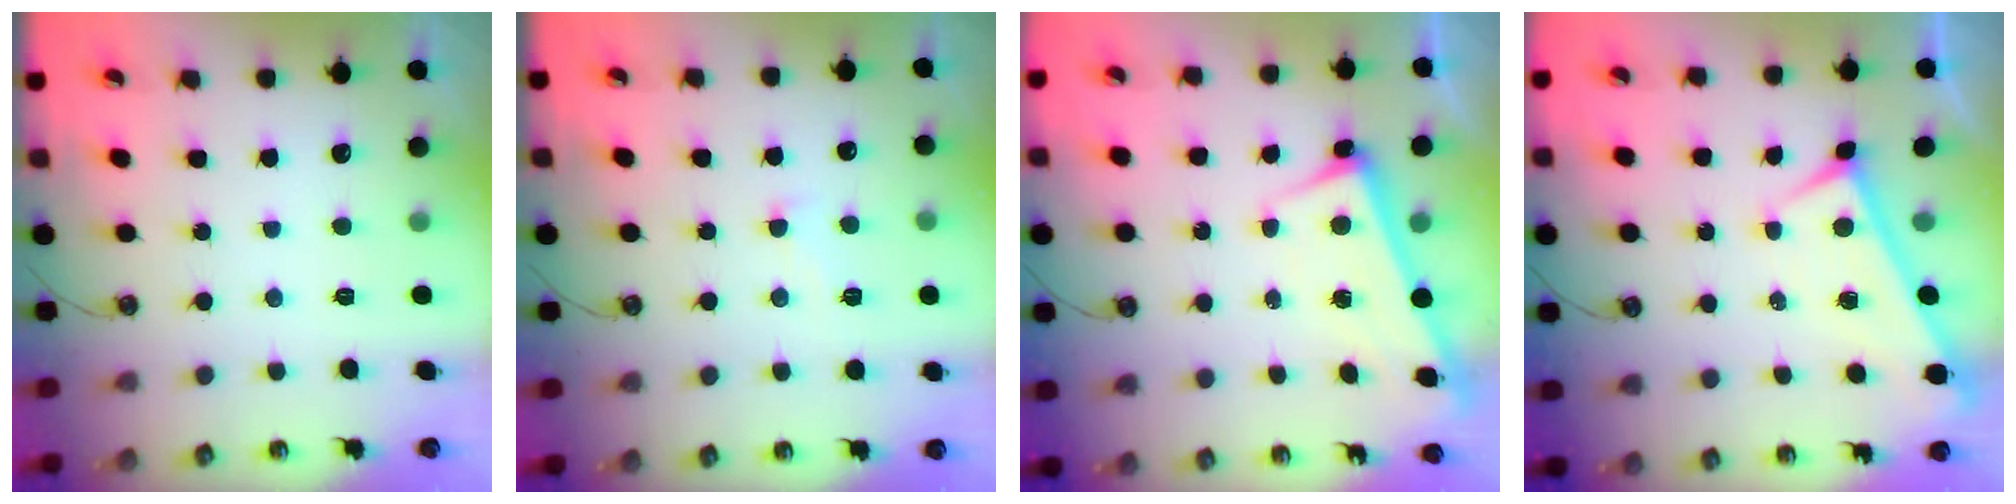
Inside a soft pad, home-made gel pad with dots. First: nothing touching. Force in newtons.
{"total": 2.7, "press": 2.6, "slide": 0.8}
{"total": 2.6, "press": 2.6, "slide": 0.3}
{"total": 0.0}